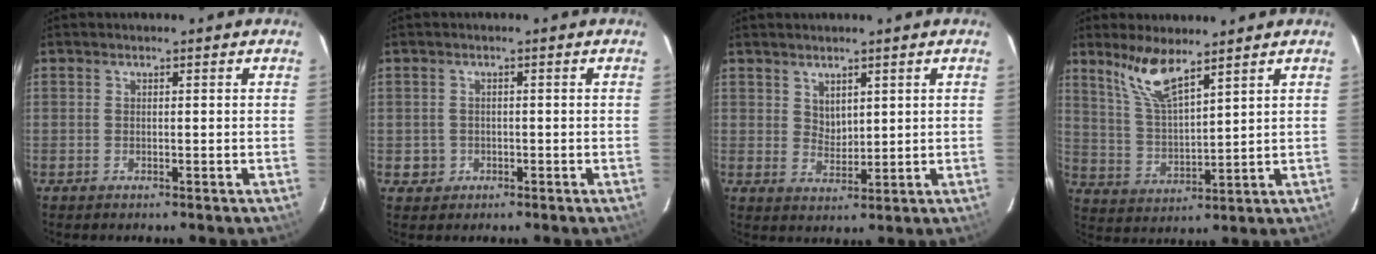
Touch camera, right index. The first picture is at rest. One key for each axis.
{"total": 2.5, "fx": -0.5, "fy": 2.5, "fz": 0.2, "tx": -0.003, "ty": 0.008, "tz": -0.002}
{"total": 3.3, "fx": 2.2, "fy": 2.0, "fz": 1.4, "tx": -0.018, "ty": 0.000, "tz": 0.045}
{"total": 9.0, "fx": 6.7, "fy": 2.0, "fz": 5.8, "tx": -0.113, "ty": 0.001, "tz": 0.143}